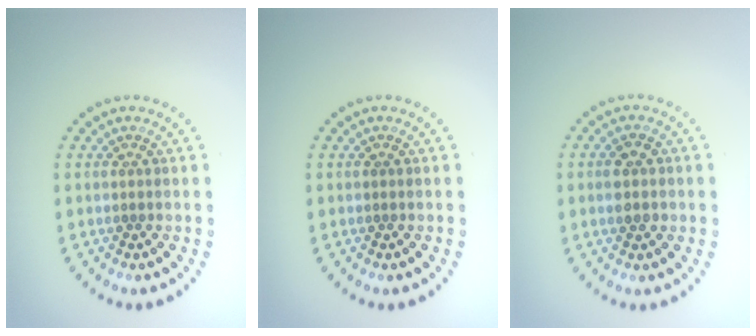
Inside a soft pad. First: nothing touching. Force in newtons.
{"total": 0.0}
{"total": 1.9, "press": 1.9, "slide": 0.0}